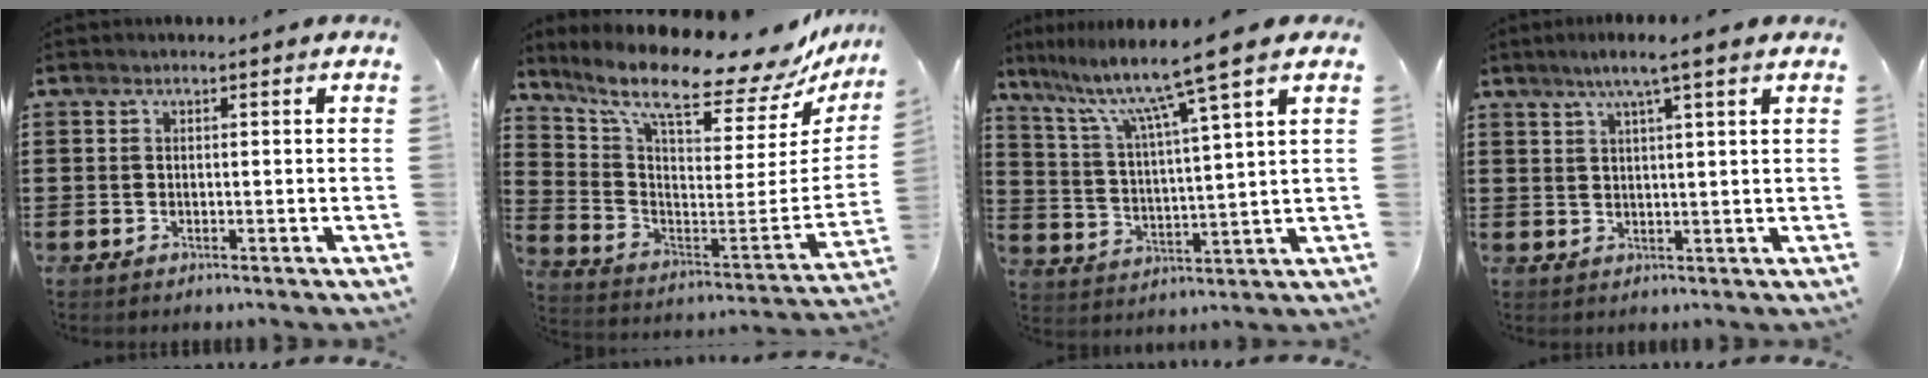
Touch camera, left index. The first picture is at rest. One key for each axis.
{"total": 11.3, "fx": 9.0, "fy": 2.1, "fz": 6.6, "tx": -0.152, "ty": -0.075, "tz": 0.147}
{"total": 10.0, "fx": 7.6, "fy": -0.8, "fz": 6.6, "tx": -0.155, "ty": -0.040, "tz": 0.117}
{"total": 4.3, "fx": 3.0, "fy": -0.5, "fz": 3.0, "tx": -0.065, "ty": 0.001, "tz": 0.050}